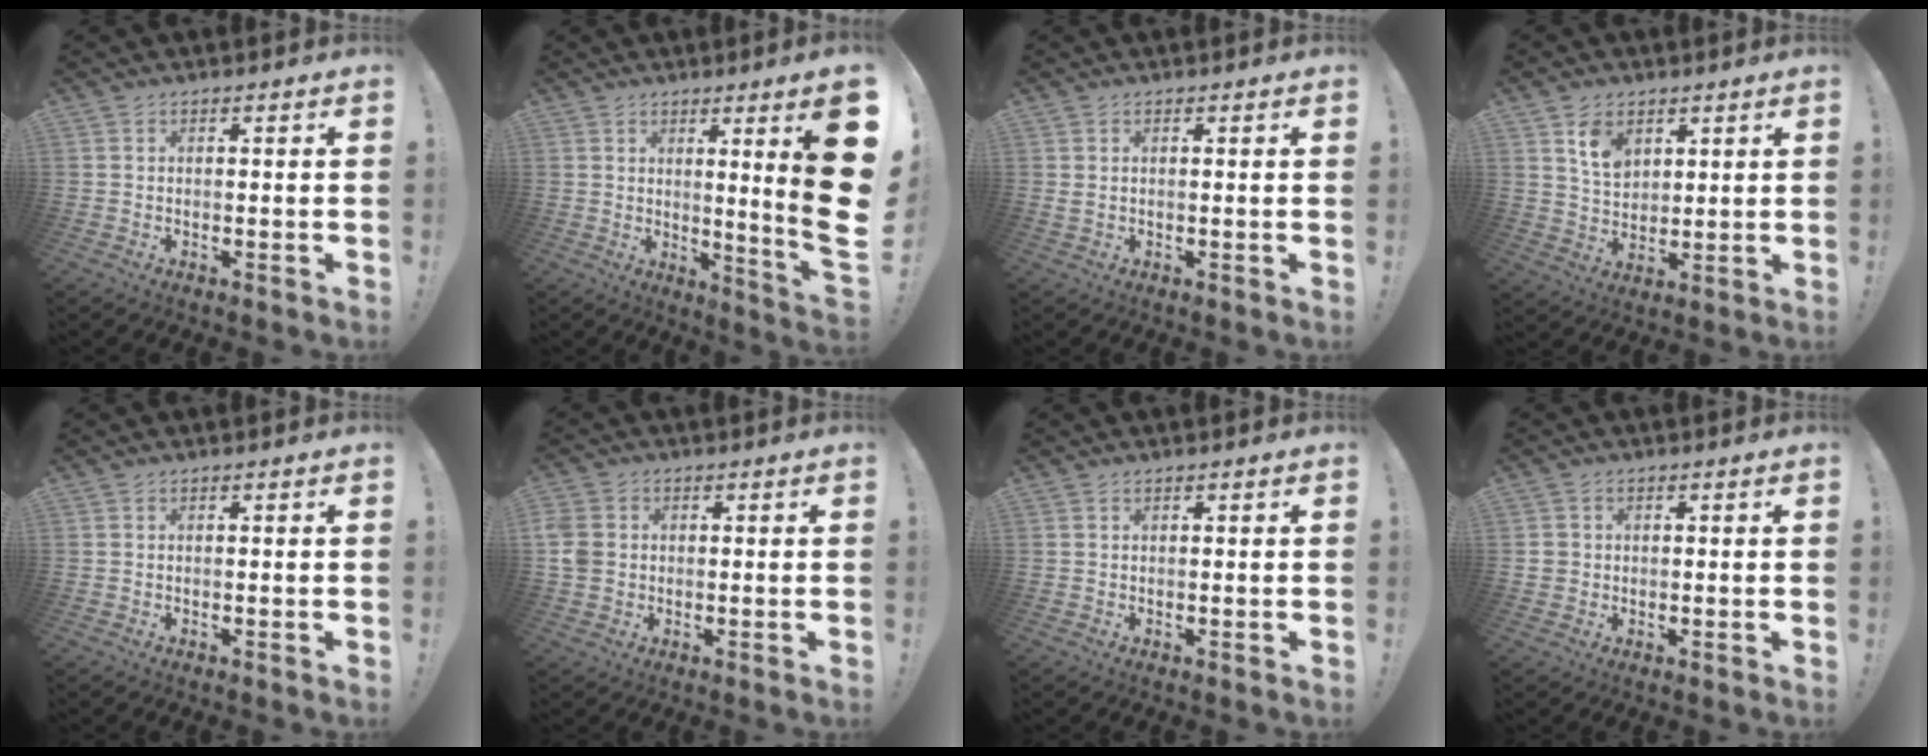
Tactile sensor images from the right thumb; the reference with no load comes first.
{"total": 14.2, "force": [3.2, -1.0, 13.8], "torque": [-0.188, -0.052, 0.035]}
{"total": 1.1, "force": [0.6, 0.1, 0.9], "torque": [-0.011, -0.003, 0.008]}
{"total": 8.4, "force": [4.7, 5.7, 4.0], "torque": [-0.058, -0.023, 0.090]}
{"total": 0.0}
{"total": 5.8, "force": [0.2, 5.1, 2.8], "torque": [-0.067, 0.006, 0.006]}
{"total": 0.0}
{"total": 2.4, "force": [0.2, 2.3, 0.5], "torque": [-0.012, 0.006, 0.006]}